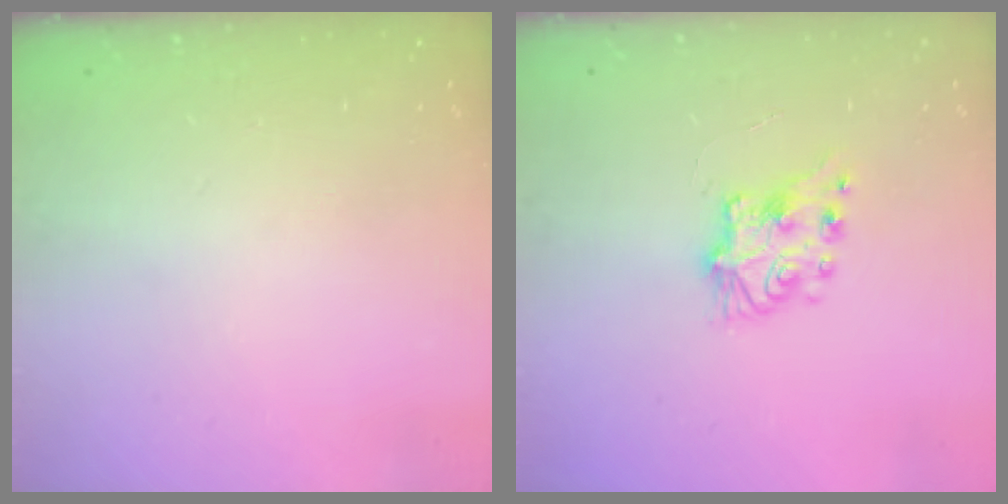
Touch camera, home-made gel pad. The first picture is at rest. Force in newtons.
{"total": 7.8, "press": 7.8, "slide": 0.3}